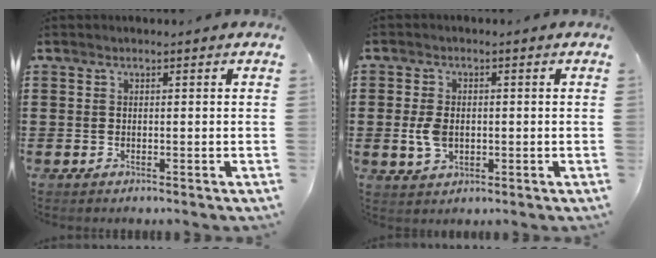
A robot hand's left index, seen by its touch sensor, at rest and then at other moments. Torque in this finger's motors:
{"motor_torque": [0.18, 0.16, 0.37, 0.08]}